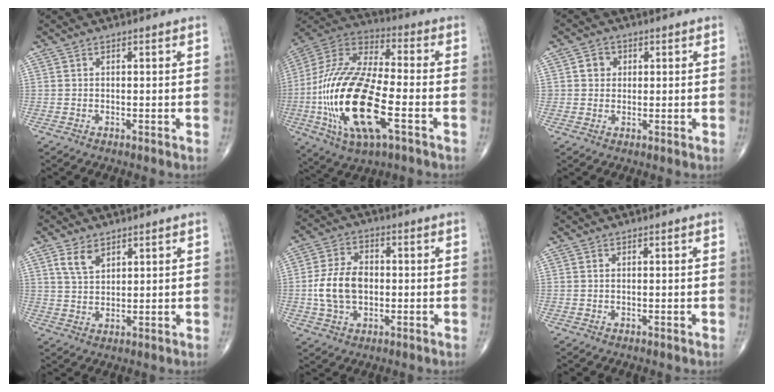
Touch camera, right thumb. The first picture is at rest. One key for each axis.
{"total": 26.4, "fx": -6.7, "fy": 10.5, "fz": 23.2, "tx": -0.518, "ty": 0.006, "tz": -0.116}
{"total": 3.1, "fx": 0.8, "fy": 2.8, "fz": 1.1, "tx": 0.002, "ty": 0.001, "tz": 0.008}
{"total": 4.8, "fx": 2.8, "fy": 2.7, "fz": 2.8, "tx": -0.042, "ty": -0.014, "tz": 0.057}
{"total": 10.2, "fx": -0.7, "fy": 6.9, "fz": 7.4, "tx": -0.133, "ty": 0.013, "tz": -0.015}
{"total": 0.0}